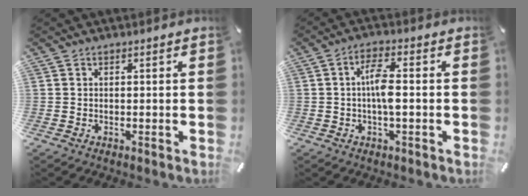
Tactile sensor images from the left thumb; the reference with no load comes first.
{"total": 6.1, "force": [-0.4, 1.7, 5.9], "torque": [-0.120, 0.001, -0.014]}